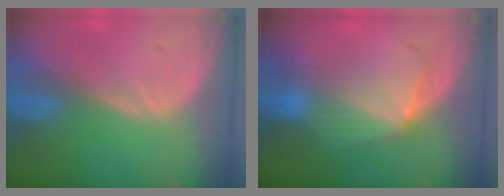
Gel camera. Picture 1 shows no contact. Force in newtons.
{"total": 7.1, "press": 6.6, "slide": 2.7}